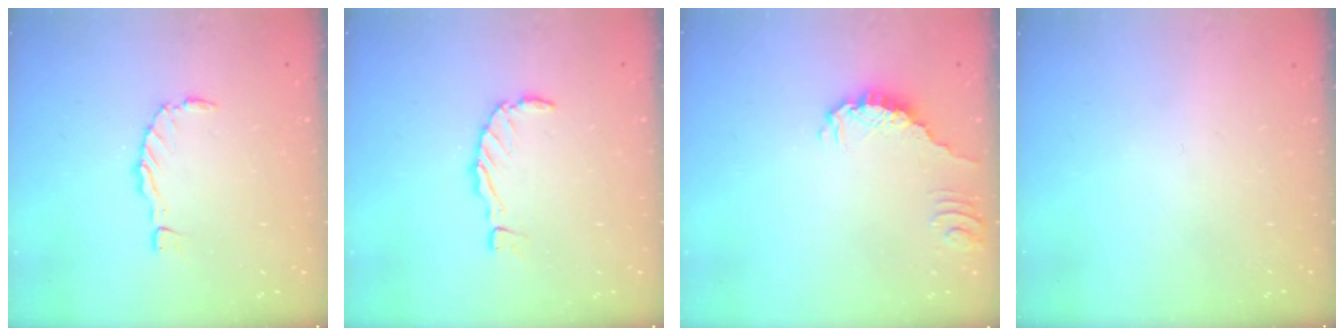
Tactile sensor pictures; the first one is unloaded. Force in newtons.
{"total": 1.2, "press": 1.2, "slide": 0.2}
{"total": 0.6, "press": 0.6, "slide": 0.2}
{"total": 0.0}